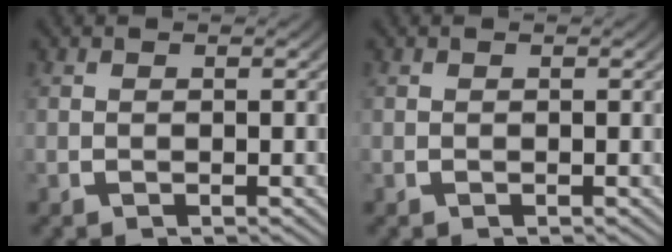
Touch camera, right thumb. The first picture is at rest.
{"total": 0.0}